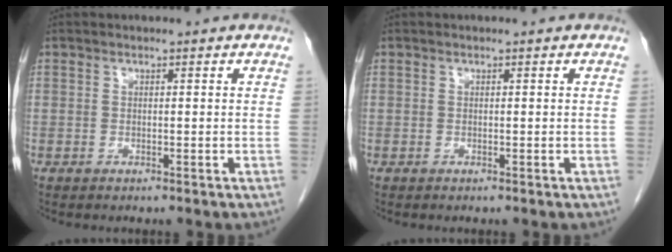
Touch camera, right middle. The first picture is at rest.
{"total": 0.0}